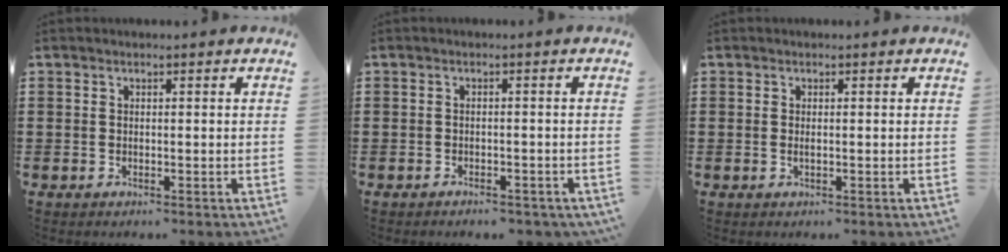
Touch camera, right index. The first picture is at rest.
{"total": 1.5, "force": [-1.4, 0.1, 0.2], "torque": [-0.009, 0.000, -0.030]}
{"total": 0.7, "force": [-0.1, 0.1, 0.7], "torque": [-0.012, -0.002, 0.000]}